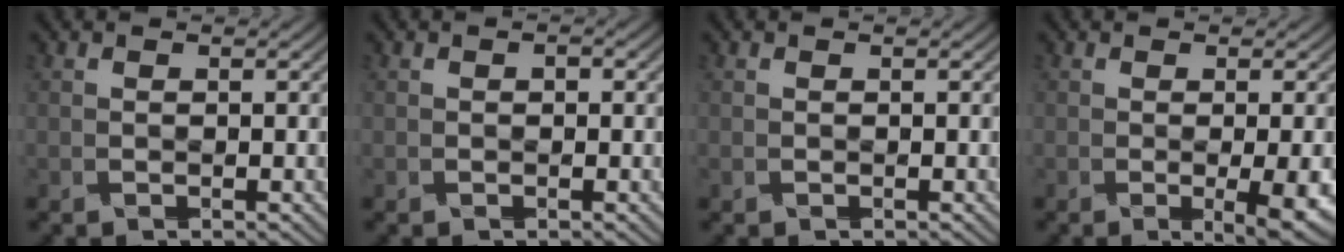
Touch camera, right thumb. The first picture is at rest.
{"total": 0.6, "force": [0.1, 0.5, 0.4], "torque": [-0.004, -0.002, -0.001]}
{"total": 0.0}
{"total": 4.6, "force": [-0.9, 0.9, 4.4], "torque": [-0.073, -0.008, -0.008]}